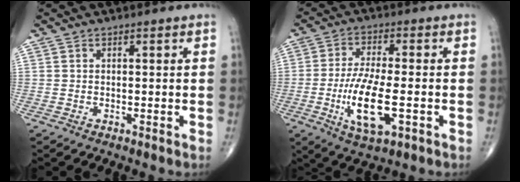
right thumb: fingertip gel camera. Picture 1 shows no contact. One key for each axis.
{"total": 11.8, "fx": -3.0, "fy": 4.0, "fz": 10.7, "tx": -0.208, "ty": -0.001, "tz": -0.049}